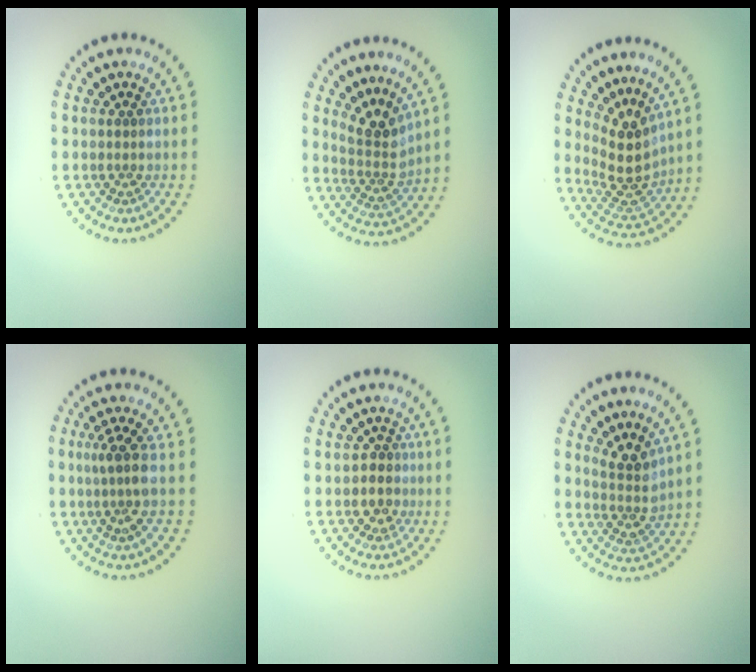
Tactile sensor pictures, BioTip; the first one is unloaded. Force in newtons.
{"total": 3.4, "press": 2.3, "slide": 2.5}
{"total": 3.9, "press": 3.2, "slide": 2.3}
{"total": 2.5, "press": 1.9, "slide": 1.7}
{"total": 1.6, "press": 1.4, "slide": 0.7}
{"total": 3.0, "press": 2.2, "slide": 2.0}